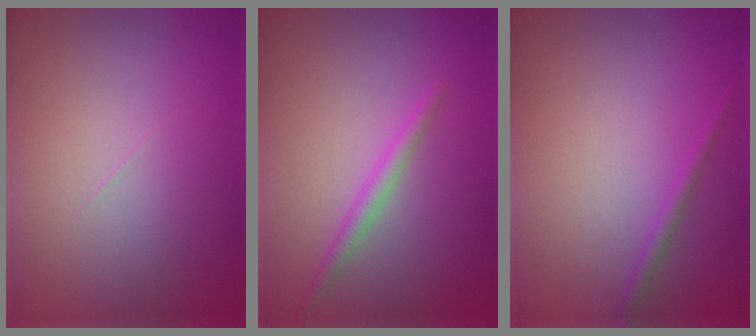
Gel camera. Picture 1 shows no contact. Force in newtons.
{"total": 1.7, "press": 1.7, "slide": 0.1}
{"total": 1.1, "press": 1.0, "slide": 0.1}